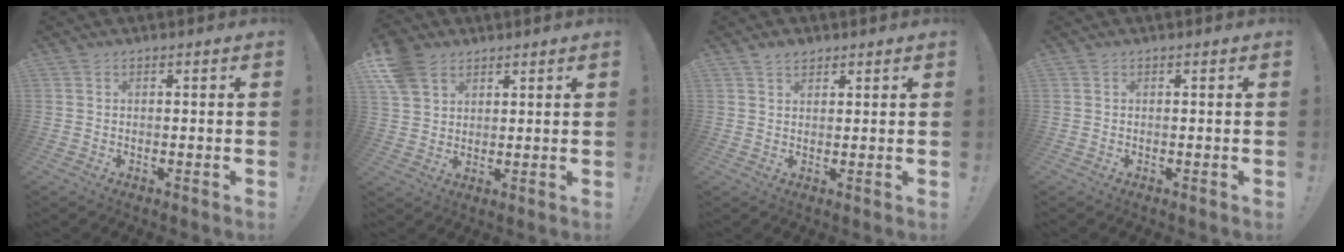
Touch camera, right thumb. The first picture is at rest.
{"total": 8.4, "force": [5.2, 5.8, 3.1], "torque": [-0.072, -0.019, 0.106]}
{"total": 2.6, "force": [2.1, 1.4, 0.7], "torque": [-0.008, -0.012, 0.037]}
{"total": 0.0}